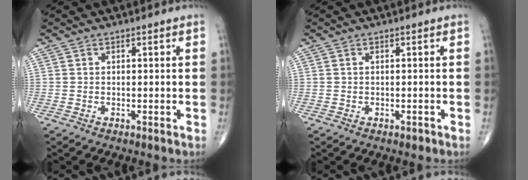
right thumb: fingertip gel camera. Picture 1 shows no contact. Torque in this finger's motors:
{"motor_torque": [0.14, 0.29, -0.10, -0.04, 0.09]}